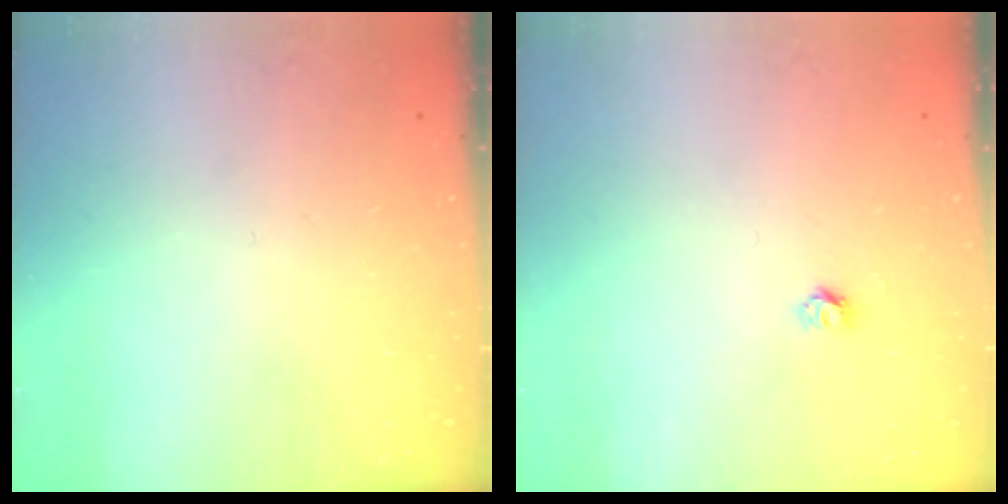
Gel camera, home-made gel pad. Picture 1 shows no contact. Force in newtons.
{"total": 3.2, "press": 3.2, "slide": 0.3}